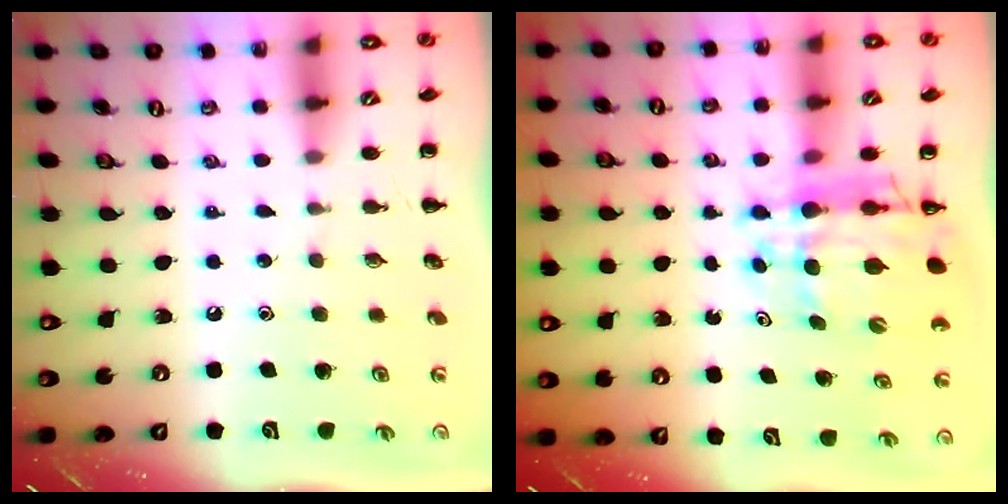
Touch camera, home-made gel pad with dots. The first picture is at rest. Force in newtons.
{"total": 10.7, "press": 10.3, "slide": 3.2}